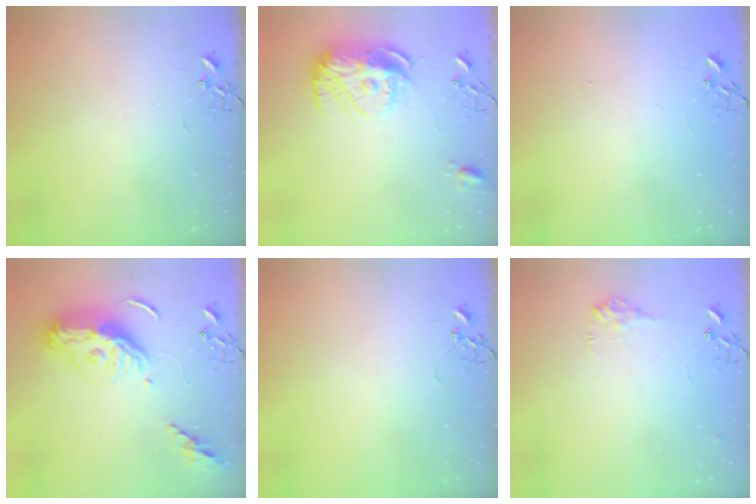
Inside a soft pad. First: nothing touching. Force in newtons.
{"total": 14.9, "press": 14.9, "slide": 1.4}
{"total": 1.3, "press": 1.2, "slide": 0.1}
{"total": 14.7, "press": 14.6, "slide": 1.6}
{"total": 0.0}
{"total": 8.1, "press": 8.1, "slide": 0.3}